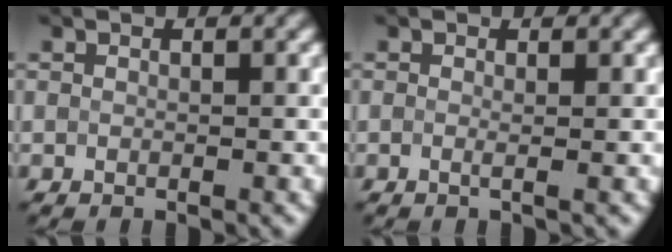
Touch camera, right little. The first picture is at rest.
{"total": 0.6, "force": [-0.1, 0.0, 0.6], "torque": [-0.012, -0.006, -0.003]}